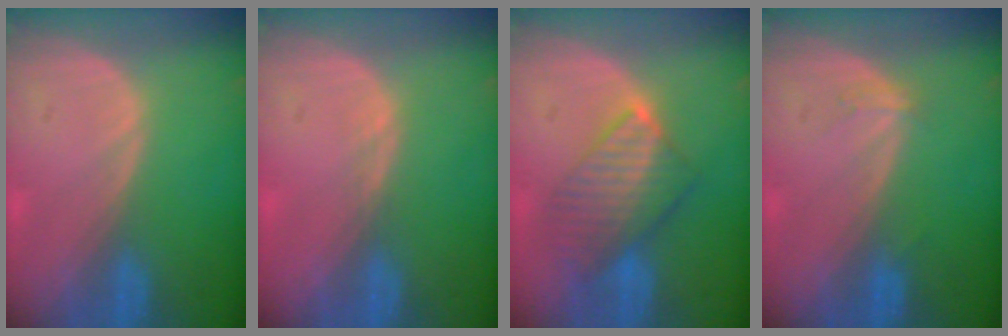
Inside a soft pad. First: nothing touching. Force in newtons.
{"total": 0.8, "press": 0.6, "slide": 0.5}
{"total": 7.5, "press": 7.2, "slide": 2.2}
{"total": 1.1, "press": 1.1, "slide": 0.1}